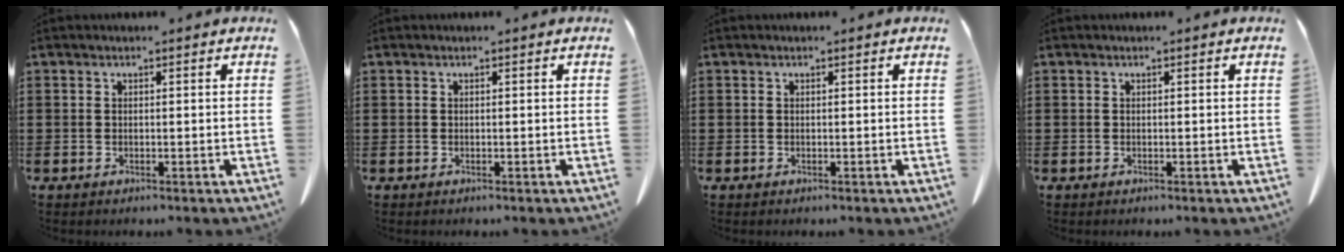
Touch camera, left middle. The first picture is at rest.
{"total": 0.0}
{"total": 0.0}
{"total": 0.0}